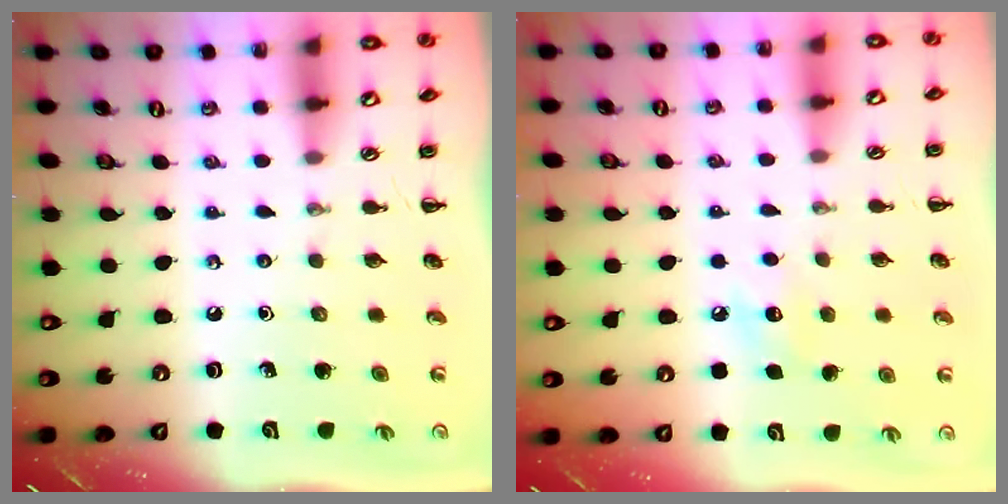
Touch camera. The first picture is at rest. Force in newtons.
{"total": 6.8, "press": 6.5, "slide": 1.9}